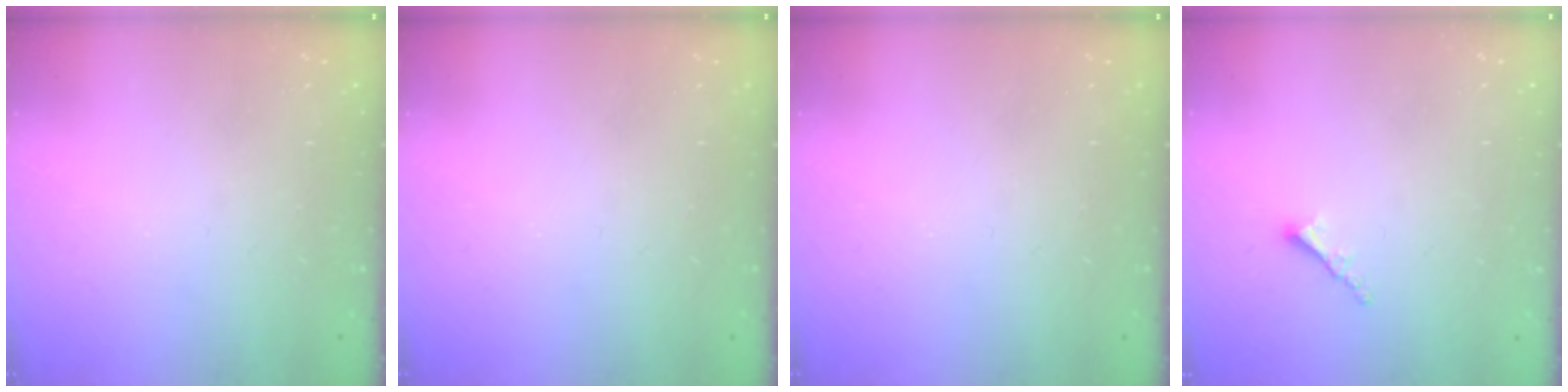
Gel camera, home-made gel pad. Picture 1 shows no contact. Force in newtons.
{"total": 0.0}
{"total": 0.0}
{"total": 1.7, "press": 1.7, "slide": 0.2}